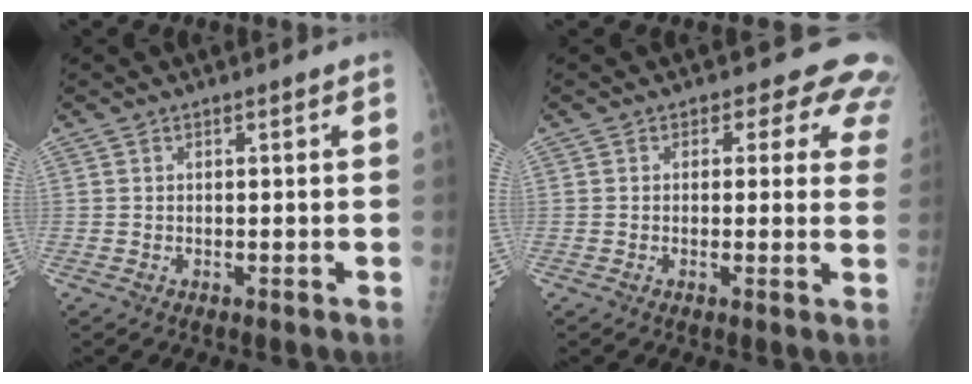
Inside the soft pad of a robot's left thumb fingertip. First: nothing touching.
{"total": 7.4, "force": [5.3, 4.4, 2.7], "torque": [0.015, -0.016, 0.033]}